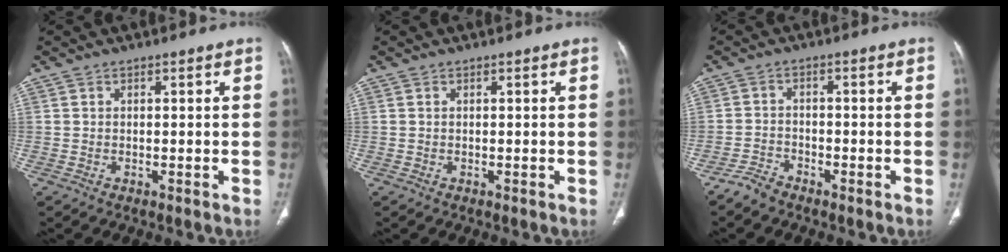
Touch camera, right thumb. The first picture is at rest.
{"total": 0.0}
{"total": 3.0, "force": [-2.8, 1.0, 0.7], "torque": [-0.017, 0.010, -0.057]}